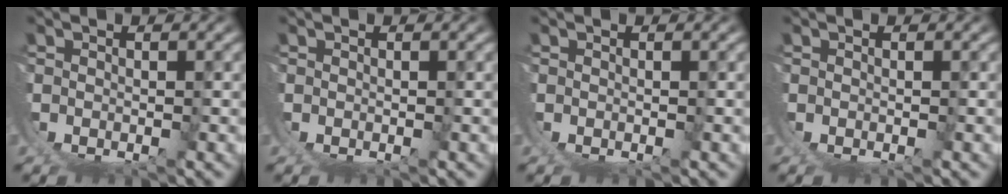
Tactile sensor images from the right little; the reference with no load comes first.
{"total": 0.0}
{"total": 0.0}
{"total": 0.0}